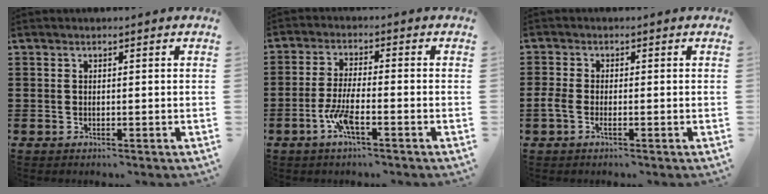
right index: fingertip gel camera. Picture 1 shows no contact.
{"total": 5.5, "force": [-2.8, 0.9, 4.7], "torque": [-0.113, -0.011, -0.058]}
{"total": 1.9, "force": [-0.7, 0.7, 1.6], "torque": [-0.043, -0.002, -0.018]}